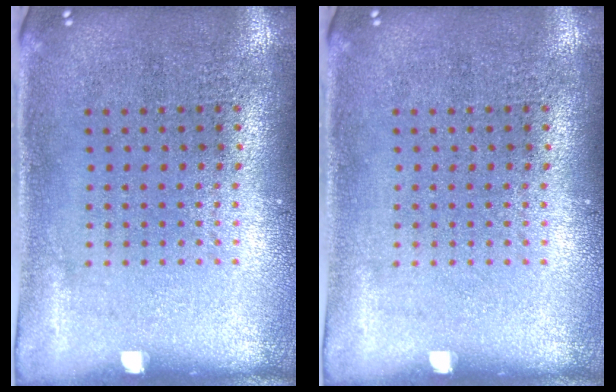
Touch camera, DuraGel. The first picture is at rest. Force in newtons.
{"total": 0.0}